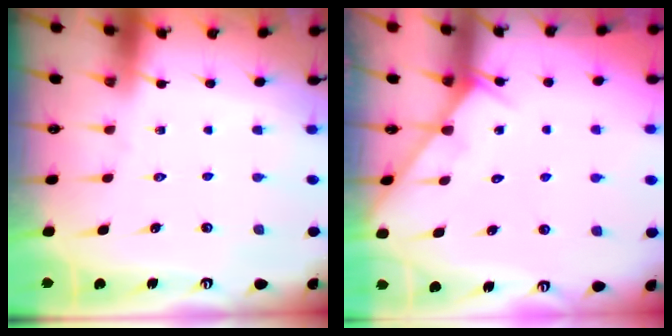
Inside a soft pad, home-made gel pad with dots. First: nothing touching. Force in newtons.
{"total": 6.4, "press": 6.4, "slide": 0.5}